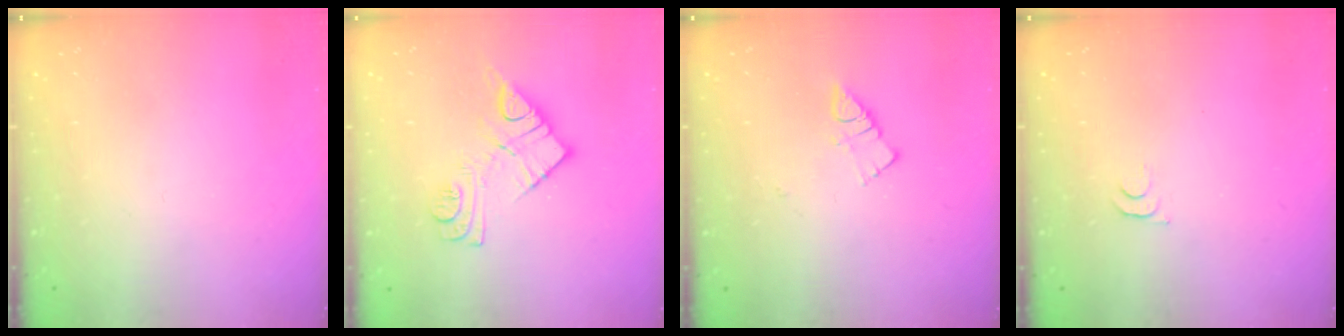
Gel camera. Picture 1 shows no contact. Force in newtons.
{"total": 11.5, "press": 11.5, "slide": 0.6}
{"total": 4.8, "press": 4.7, "slide": 0.8}
{"total": 5.2, "press": 5.1, "slide": 0.5}